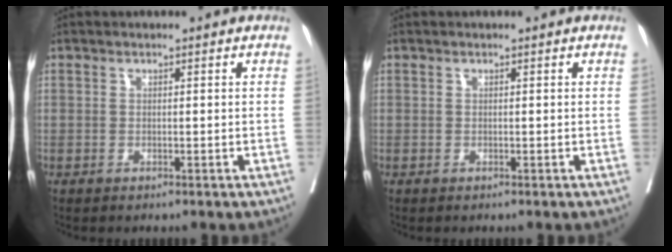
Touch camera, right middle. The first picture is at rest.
{"total": 0.0}